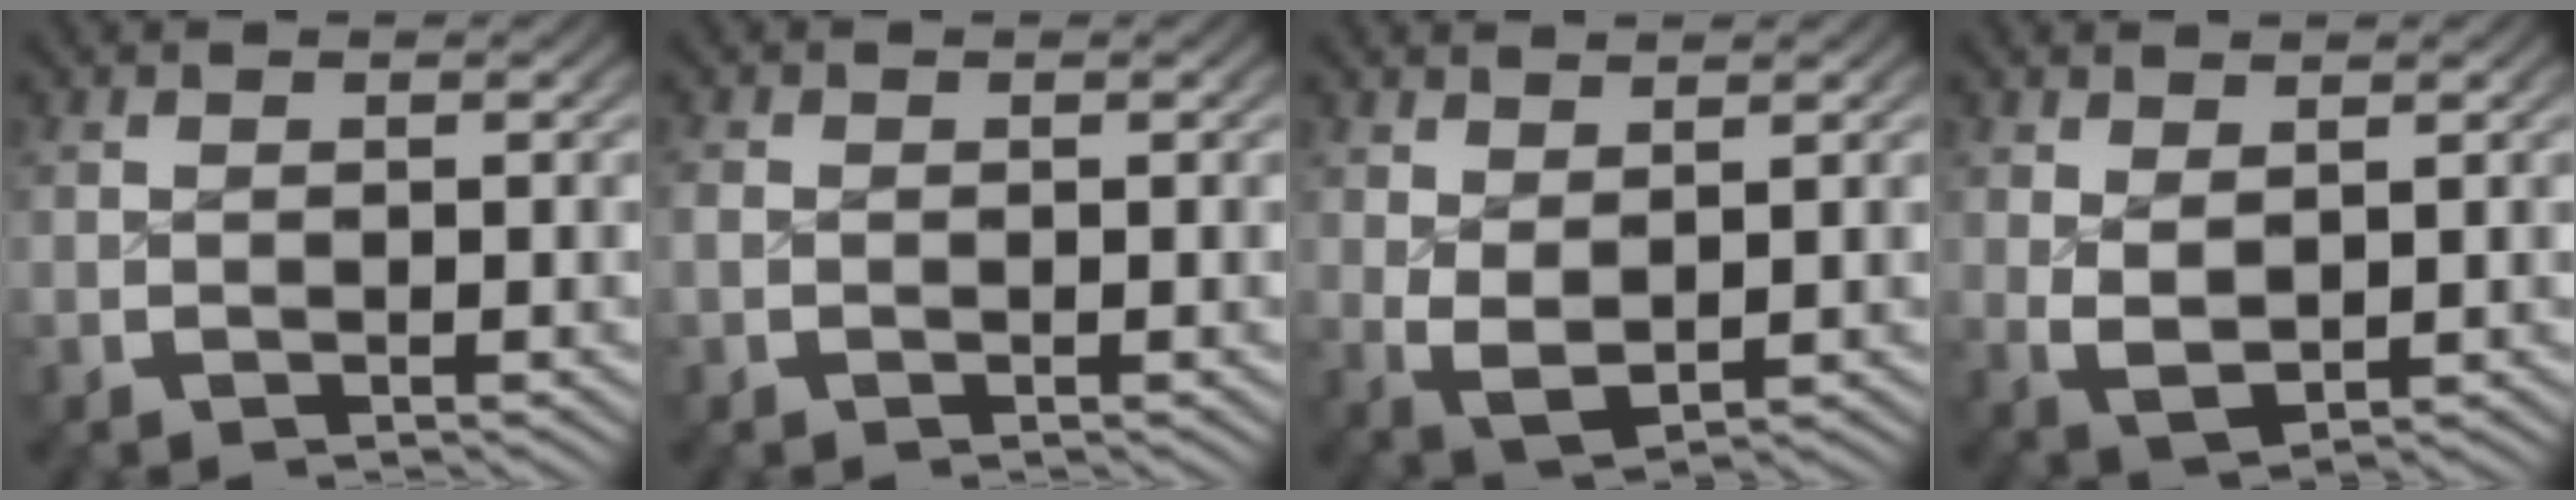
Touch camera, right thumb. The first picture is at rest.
{"total": 0.8, "force": [-0.2, 0.7, 0.3], "torque": [-0.009, -0.002, -0.003]}
{"total": 4.0, "force": [0.6, 2.6, 2.9], "torque": [-0.068, -0.022, 0.027]}
{"total": 3.7, "force": [0.5, 2.5, 2.7], "torque": [-0.062, -0.020, 0.027]}